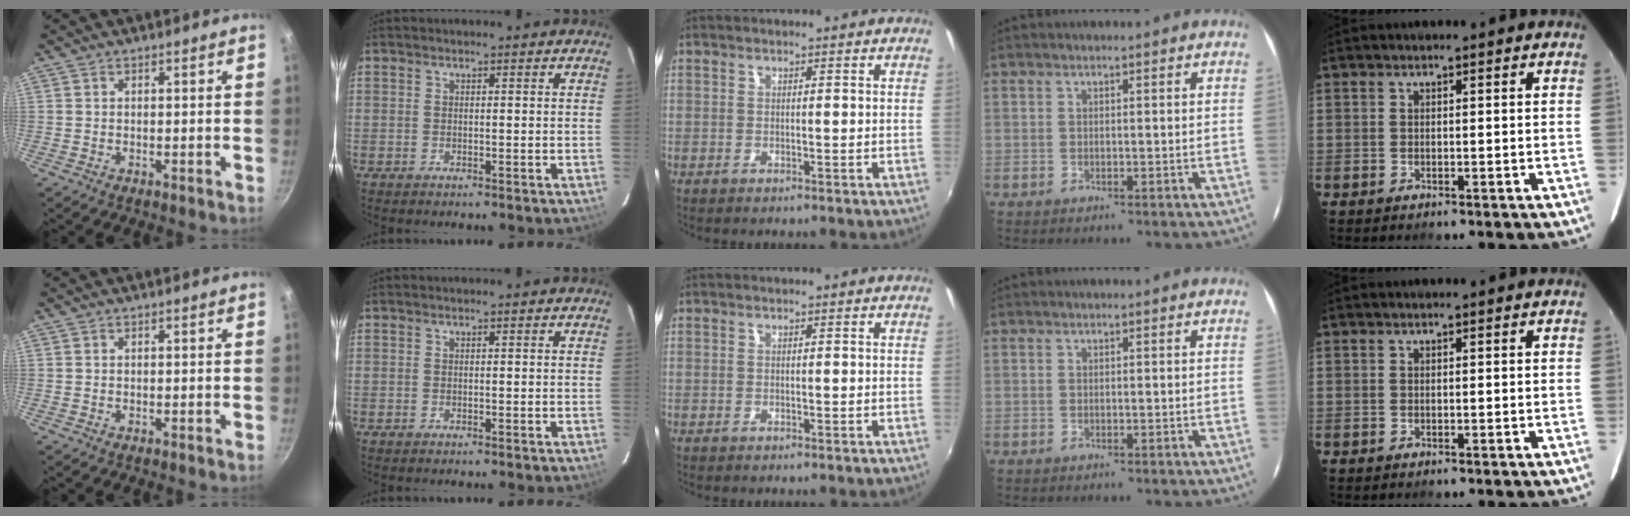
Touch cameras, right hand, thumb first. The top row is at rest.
{}